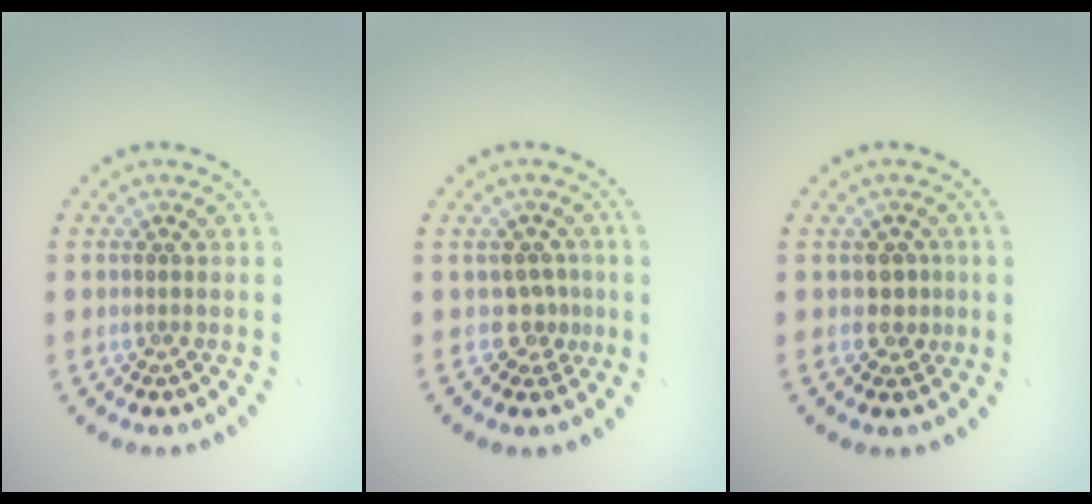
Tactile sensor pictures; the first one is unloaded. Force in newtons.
{"total": 2.2, "press": 1.5, "slide": 1.6}
{"total": 1.8, "press": 1.5, "slide": 0.9}